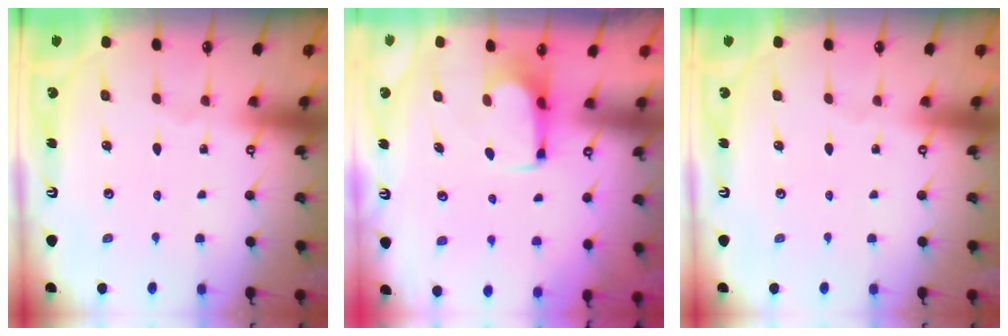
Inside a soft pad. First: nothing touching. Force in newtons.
{"total": 0.0}
{"total": 0.0}